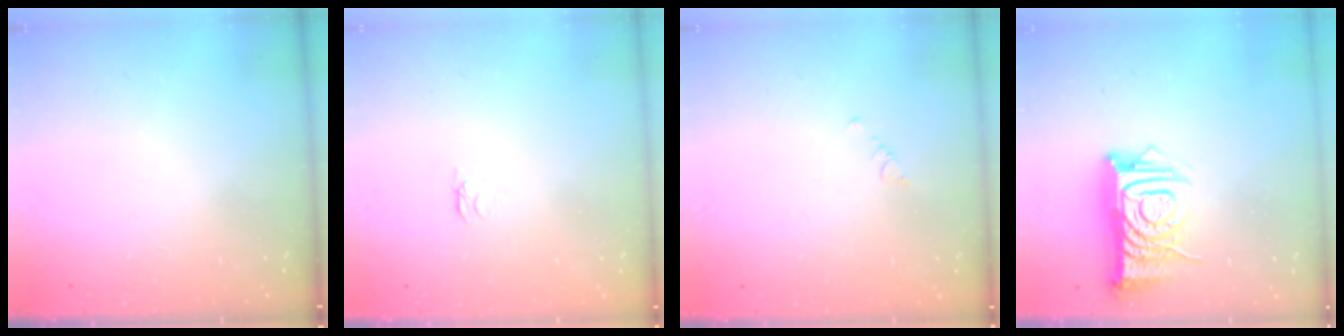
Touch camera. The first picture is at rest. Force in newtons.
{"total": 2.1, "press": 2.0, "slide": 0.3}
{"total": 0.7, "press": 0.6, "slide": 0.2}
{"total": 11.6, "press": 11.6, "slide": 1.1}